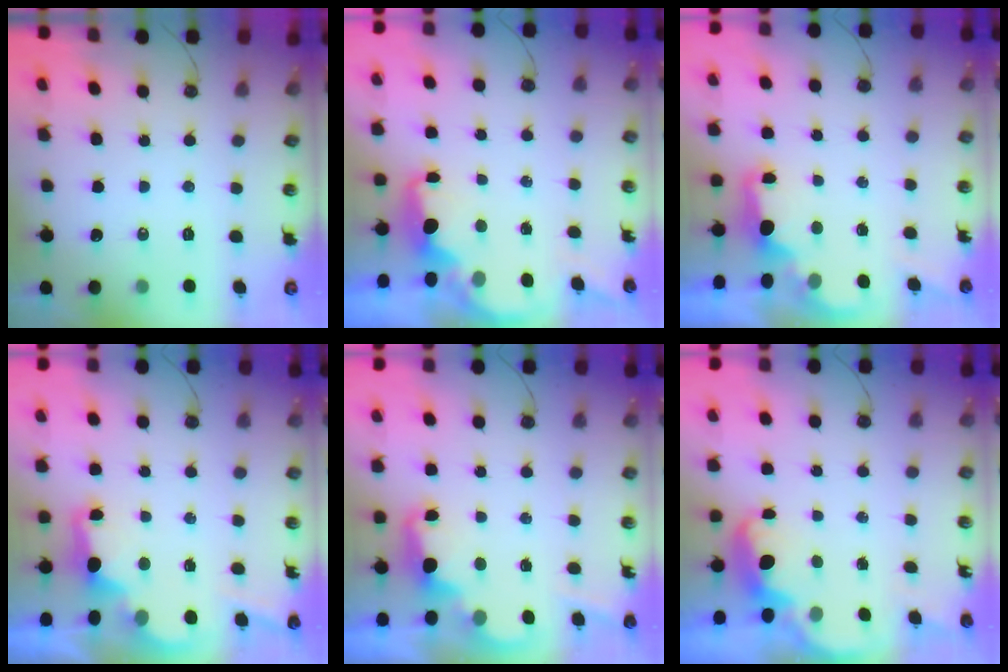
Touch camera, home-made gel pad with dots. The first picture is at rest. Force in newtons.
{"total": 2.3, "press": 2.2, "slide": 0.9}
{"total": 2.2, "press": 2.0, "slide": 0.8}
{"total": 2.6, "press": 2.5, "slide": 0.8}
{"total": 2.3, "press": 2.3, "slide": 0.5}
{"total": 2.4, "press": 2.4, "slide": 0.6}